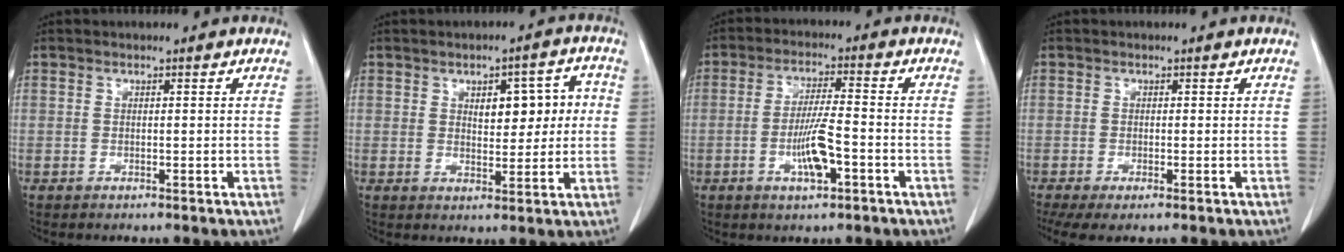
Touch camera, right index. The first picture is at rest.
{"total": 7.1, "force": [1.4, 3.4, 6.1], "torque": [-0.075, 0.022, 0.026]}
{"total": 6.8, "force": [-2.3, 1.0, 6.3], "torque": [-0.121, -0.002, -0.041]}
{"total": 4.1, "force": [-1.9, 1.6, 3.2], "torque": [-0.059, -0.011, -0.032]}